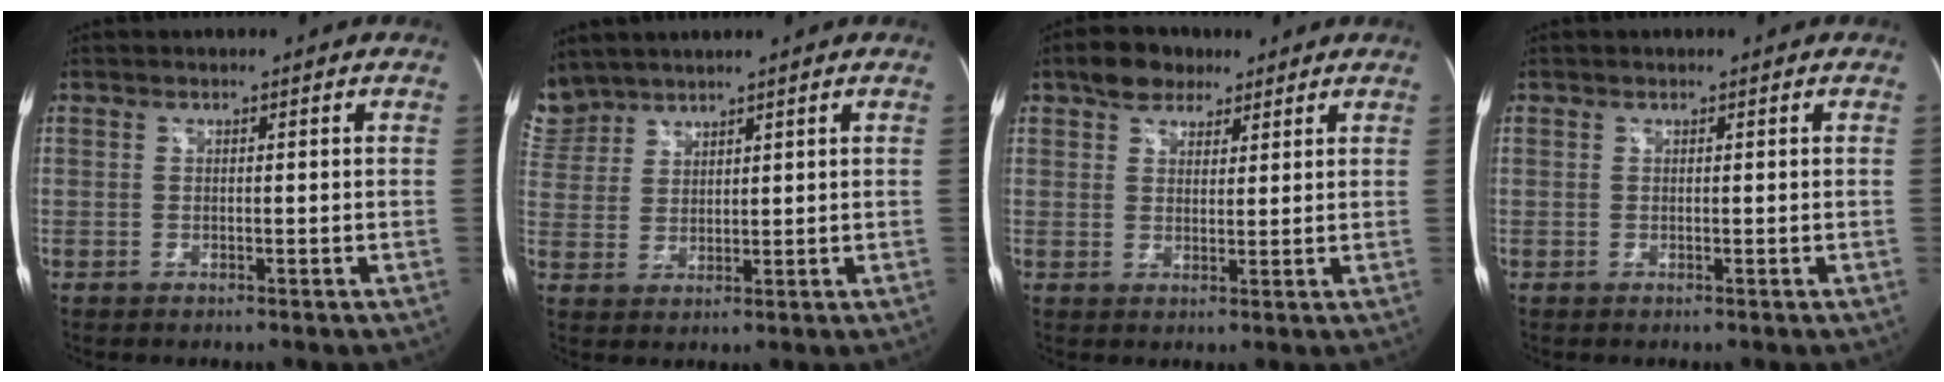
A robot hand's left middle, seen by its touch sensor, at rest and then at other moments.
{"total": 6.2, "force": [5.7, 2.2, 0.2], "torque": [-0.016, 0.015, 0.128]}
{"total": 5.6, "force": [3.9, 3.3, 2.3], "torque": [-0.043, 0.015, 0.070]}
{"total": 0.0}